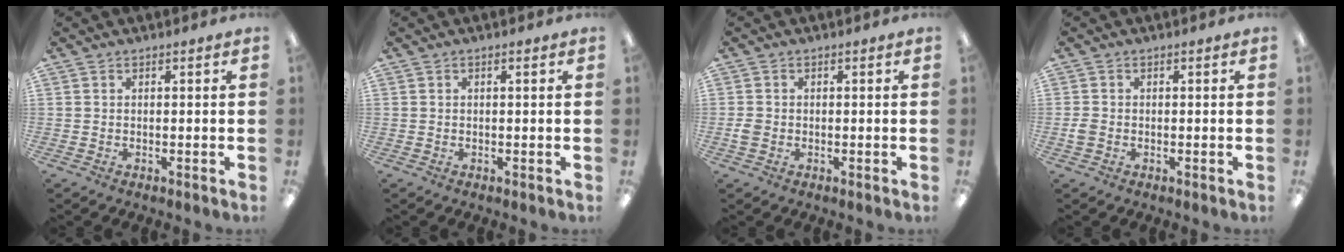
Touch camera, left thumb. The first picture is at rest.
{"total": 0.7, "force": [0.3, 0.1, 0.7], "torque": [-0.013, 0.001, 0.005]}
{"total": 1.9, "force": [-0.3, 1.5, 1.1], "torque": [-0.018, 0.003, -0.004]}
{"total": 1.9, "force": [-0.3, 1.4, 1.2], "torque": [-0.020, 0.003, -0.005]}